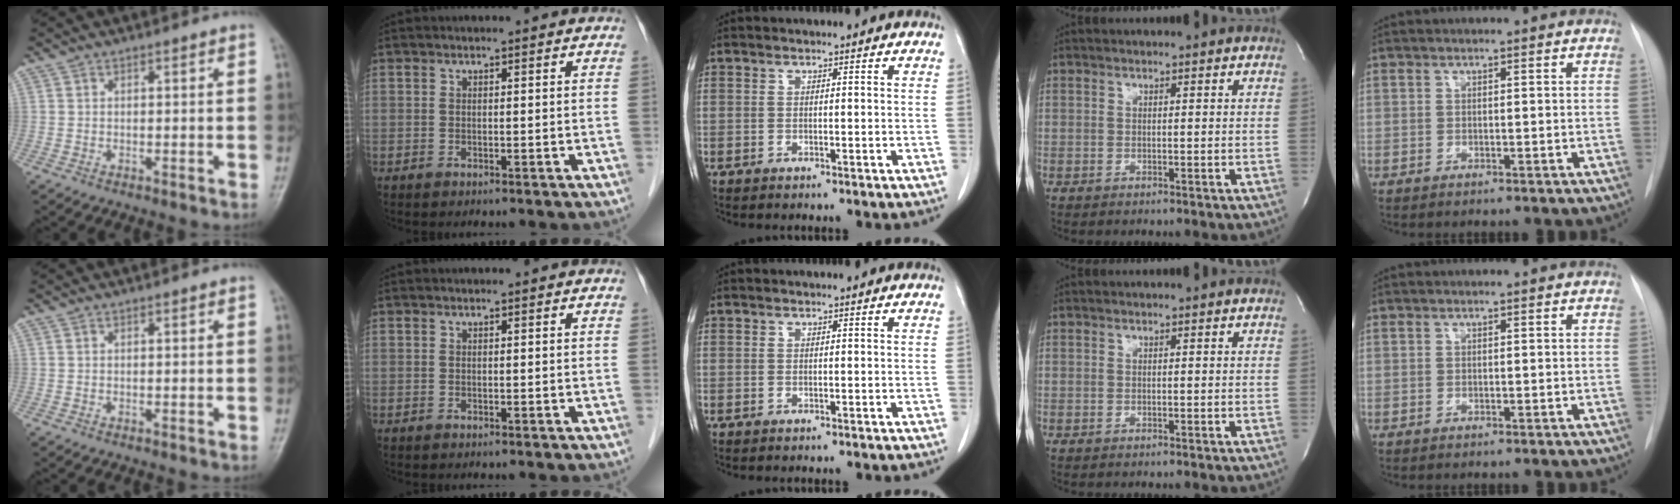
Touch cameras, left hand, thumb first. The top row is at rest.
{}